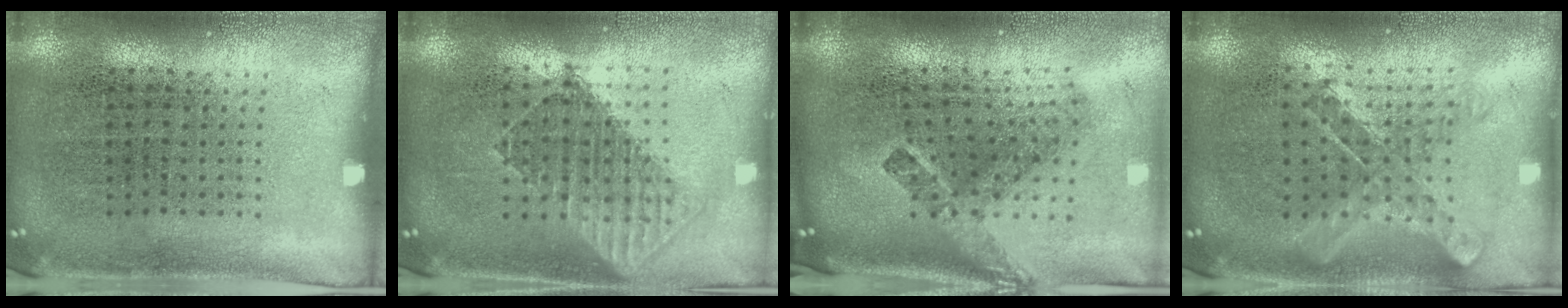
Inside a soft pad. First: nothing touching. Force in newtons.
{"total": 1.7, "press": 1.5, "slide": 0.9}
{"total": 2.6, "press": 1.6, "slide": 2.1}
{"total": 0.9, "press": 0.9, "slide": 0.1}